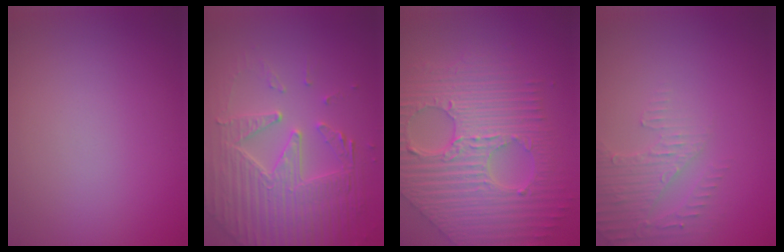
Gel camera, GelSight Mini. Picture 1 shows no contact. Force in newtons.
{"total": 6.5, "press": 5.1, "slide": 4.1}
{"total": 10.0, "press": 6.9, "slide": 7.2}
{"total": 3.0, "press": 2.9, "slide": 0.8}